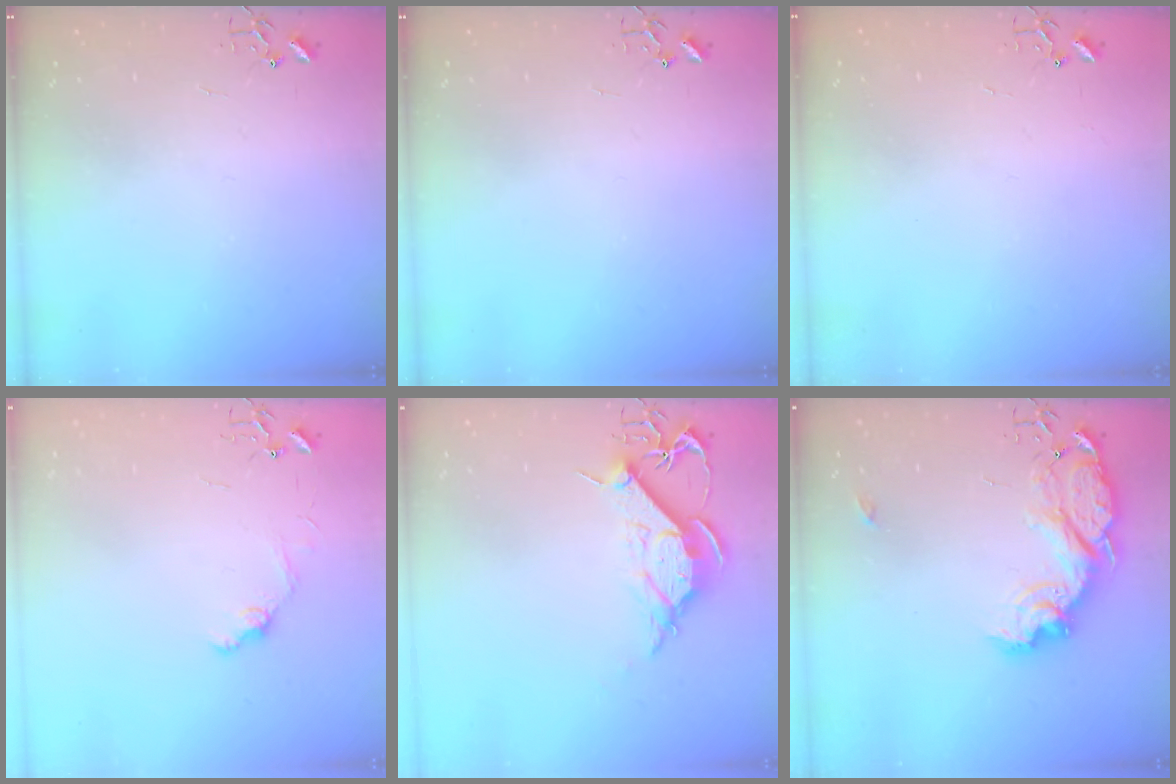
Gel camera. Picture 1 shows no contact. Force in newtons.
{"total": 0.0}
{"total": 1.4, "press": 1.4, "slide": 0.2}
{"total": 8.2, "press": 8.2, "slide": 0.8}
{"total": 10.4, "press": 10.3, "slide": 1.1}
{"total": 18.0, "press": 18.0, "slide": 1.3}